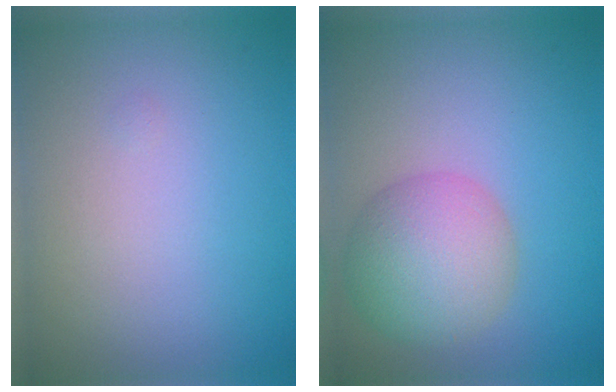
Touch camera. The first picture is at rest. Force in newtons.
{"total": 5.9, "press": 5.9, "slide": 0.3}